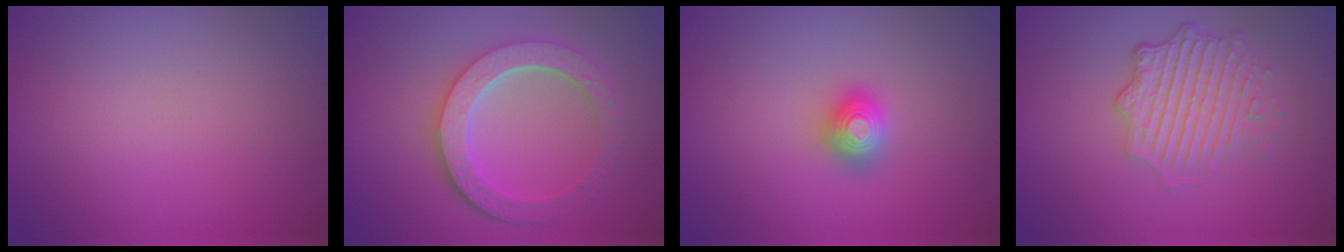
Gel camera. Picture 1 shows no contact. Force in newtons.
{"total": 6.0, "press": 4.5, "slide": 4.0}
{"total": 2.0, "press": 2.0, "slide": 0.1}
{"total": 4.9, "press": 3.5, "slide": 3.3}